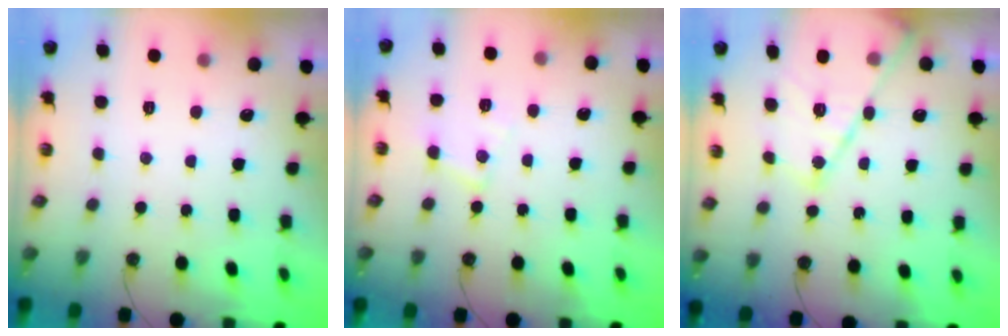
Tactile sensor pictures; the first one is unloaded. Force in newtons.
{"total": 7.7, "press": 7.7, "slide": 0.6}
{"total": 15.8, "press": 15.7, "slide": 1.3}